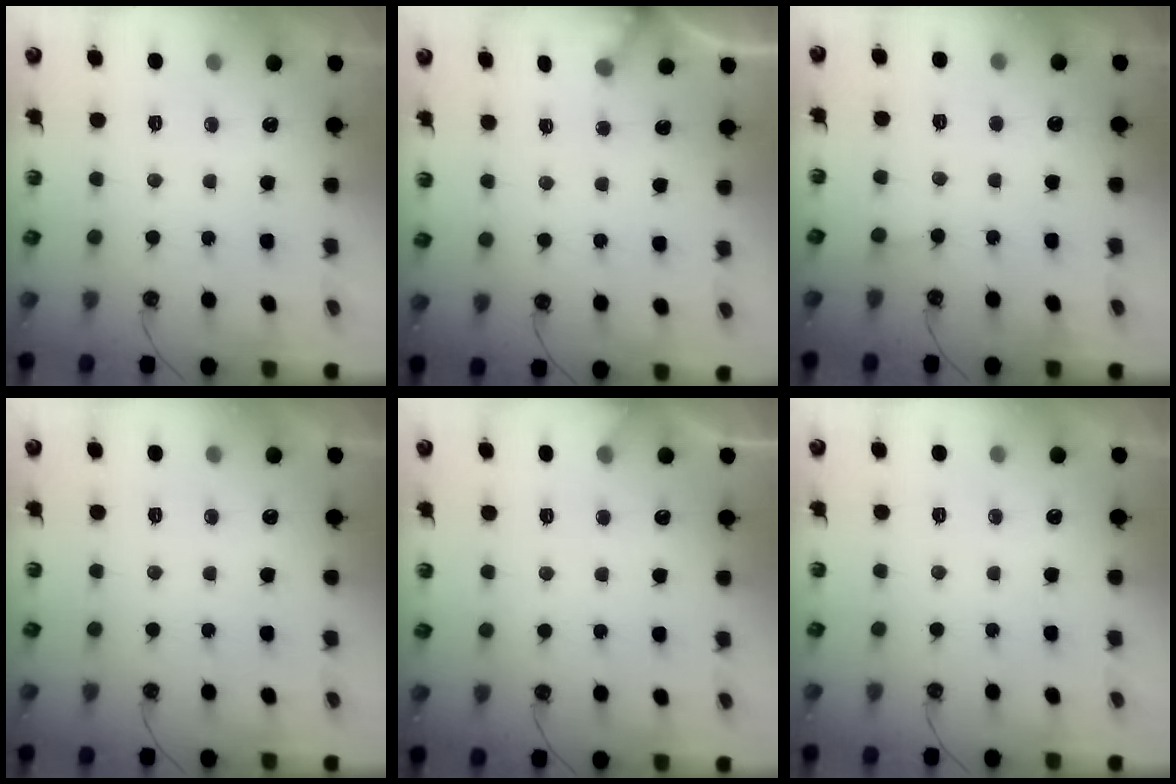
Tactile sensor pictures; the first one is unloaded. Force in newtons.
{"total": 3.5, "press": 3.5, "slide": 0.2}
{"total": 1.7, "press": 1.7, "slide": 0.3}
{"total": 0.0}
{"total": 6.8, "press": 6.8, "slide": 0.4}
{"total": 0.0}